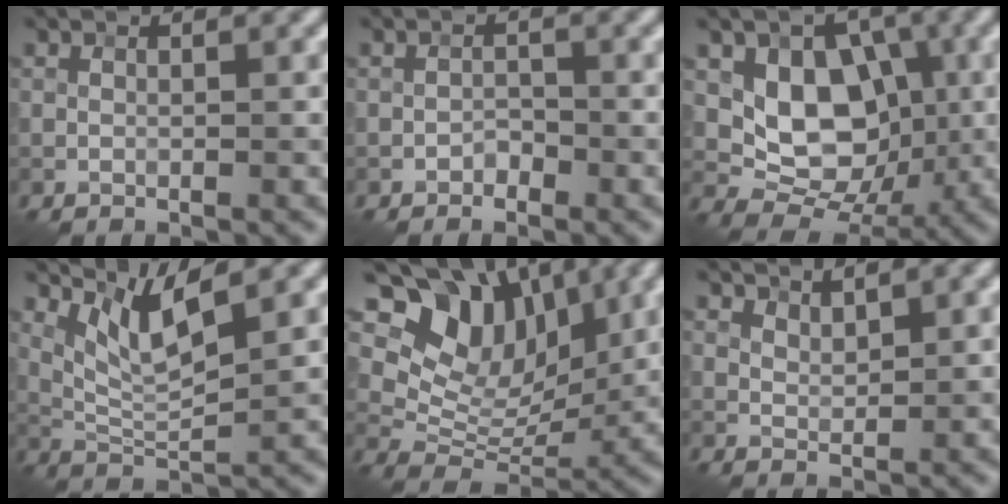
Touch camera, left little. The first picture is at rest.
{"total": 1.1, "force": [-0.7, 0.7, 0.4], "torque": [-0.003, 0.005, -0.014]}
{"total": 7.3, "force": [0.7, 5.6, 4.6], "torque": [-0.066, -0.010, 0.010]}
{"total": 4.4, "force": [2.6, 0.9, 3.4], "torque": [-0.080, -0.008, 0.057]}
{"total": 9.4, "force": [4.5, 6.3, 5.2], "torque": [-0.078, -0.006, 0.077]}
{"total": 2.0, "force": [1.8, 0.7, 0.8], "torque": [-0.017, -0.003, 0.037]}